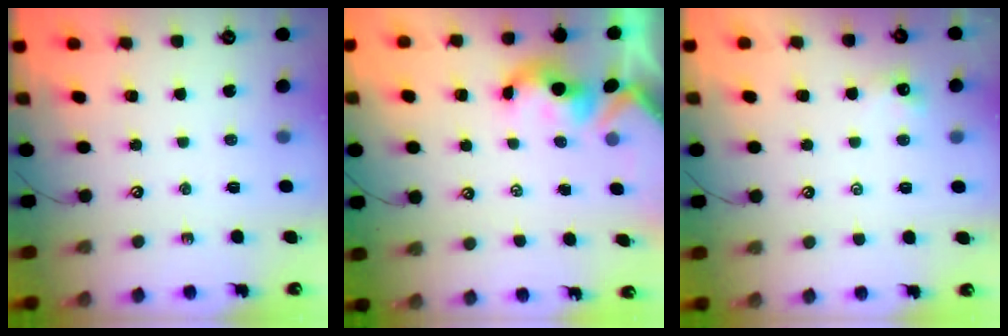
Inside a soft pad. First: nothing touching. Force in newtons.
{"total": 1.6, "press": 1.5, "slide": 0.7}
{"total": 0.0}